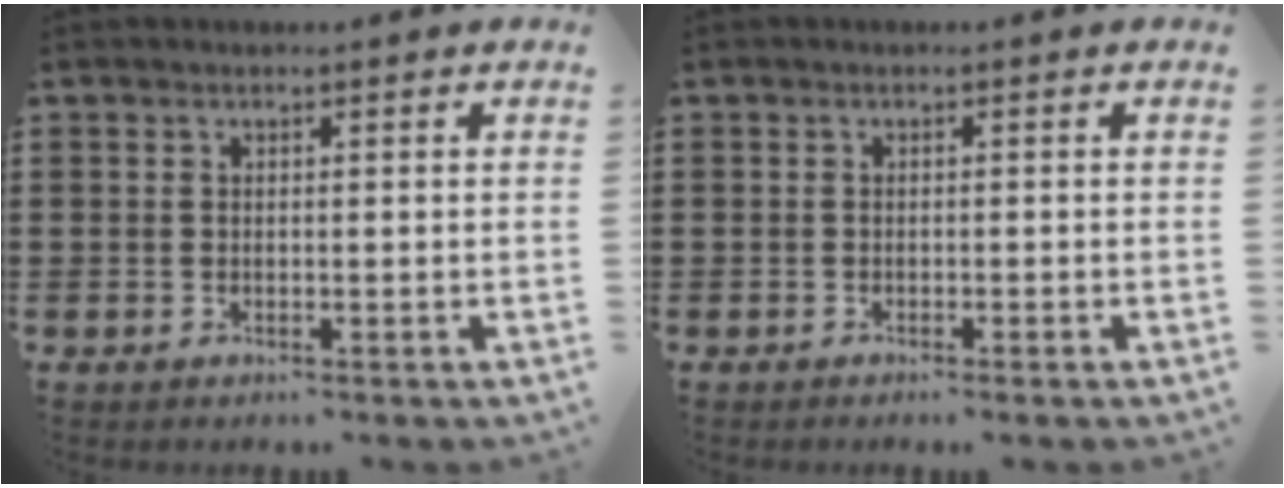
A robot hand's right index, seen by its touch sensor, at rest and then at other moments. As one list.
[{"total": 0.6, "force": [-0.6, -0.1, 0.1], "torque": [-0.005, -0.005, -0.011]}]